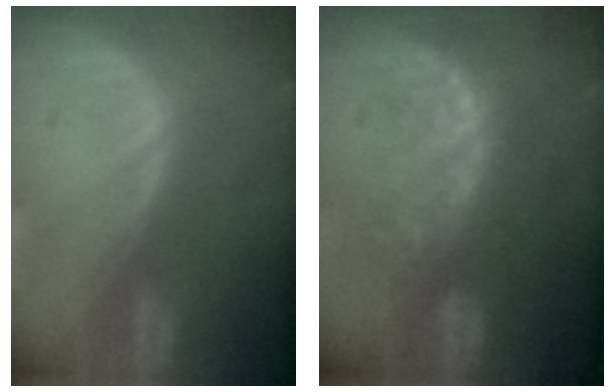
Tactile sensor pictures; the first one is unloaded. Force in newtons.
{"total": 7.7, "press": 7.6, "slide": 1.4}